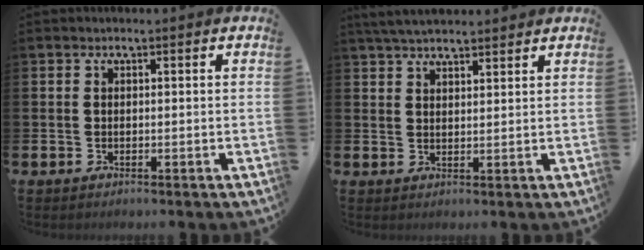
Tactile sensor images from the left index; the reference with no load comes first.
{"total": 4.1, "force": [3.9, 0.7, 1.0], "torque": [-0.024, -0.012, 0.072]}